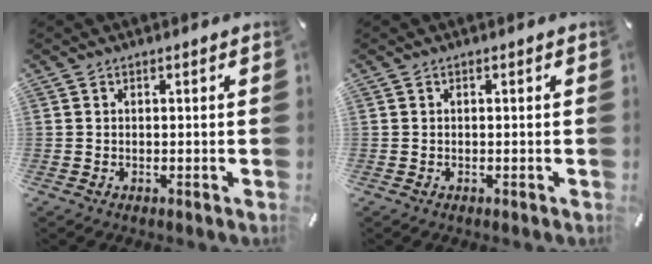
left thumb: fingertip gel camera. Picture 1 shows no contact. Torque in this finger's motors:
{"motor_torque": [-0.08, -0.04, -0.03, 0.06, 0.00]}